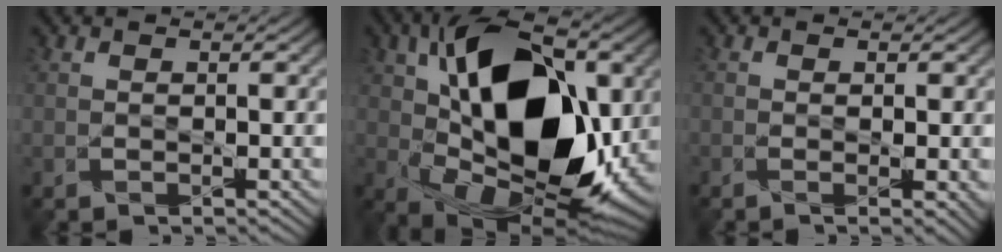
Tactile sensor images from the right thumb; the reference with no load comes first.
{"total": 18.0, "force": [2.1, 10.7, 14.3], "torque": [-0.247, 0.001, 0.030]}
{"total": 0.9, "force": [-0.1, -0.1, 0.9], "torque": [-0.010, 0.001, -0.004]}